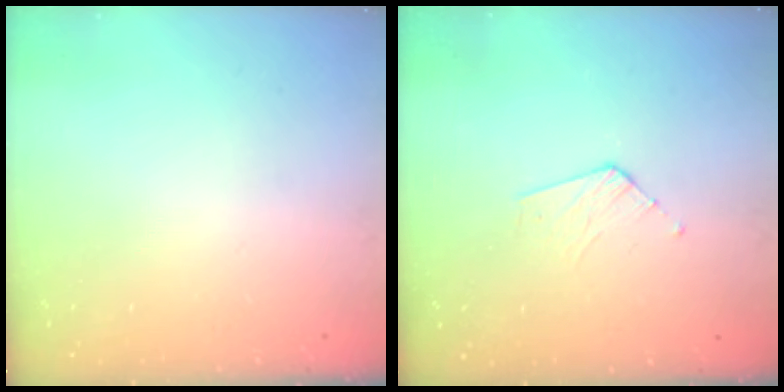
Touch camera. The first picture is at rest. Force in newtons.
{"total": 3.5, "press": 3.5, "slide": 0.3}